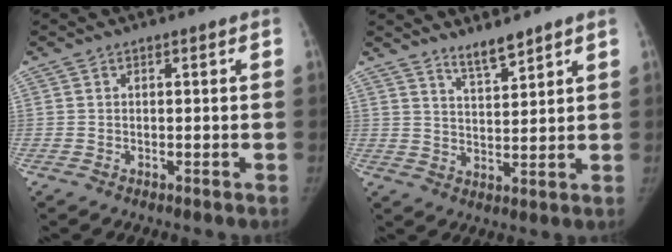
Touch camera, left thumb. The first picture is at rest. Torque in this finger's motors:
{"motor_torque": [-0.02, 0.09, -0.28, -0.19, 0.05]}